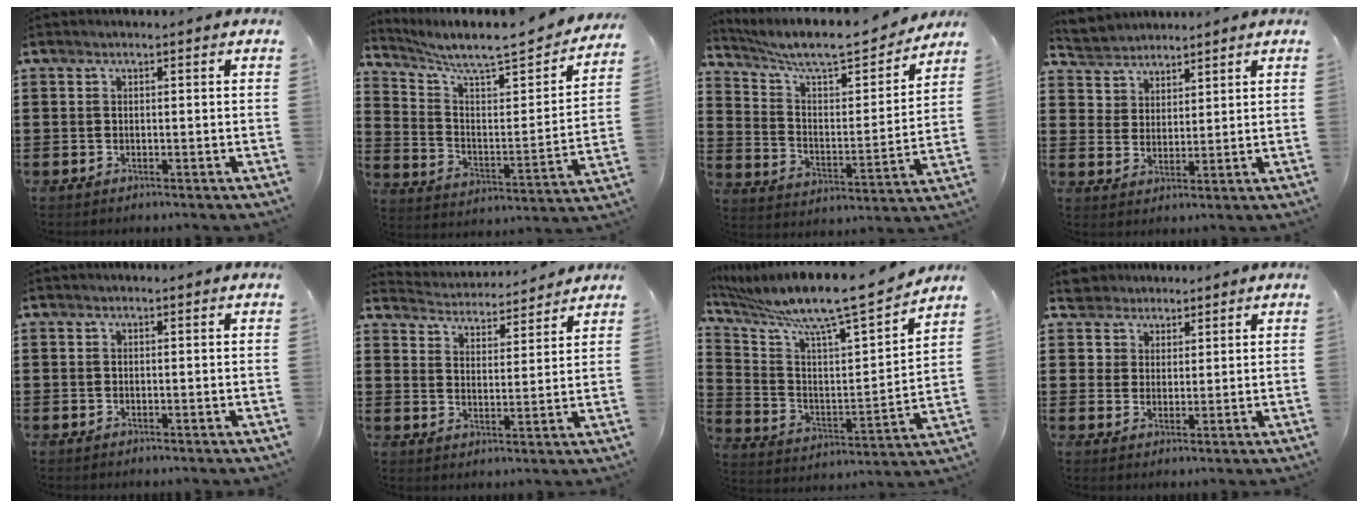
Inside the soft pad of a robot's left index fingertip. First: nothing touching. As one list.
[{"total": 6.8, "force": [6.0, 0.6, 3.1], "torque": [-0.090, -0.049, 0.097]}, {"total": 8.4, "force": [7.3, 1.2, 4.1], "torque": [-0.102, -0.049, 0.119]}, {"total": 4.1, "force": [3.5, 1.9, -0.9], "torque": [-0.005, -0.008, 0.064]}, {"total": 0.0}, {"total": 3.9, "force": [3.9, 0.2, 0.0], "torque": [-0.021, -0.029, 0.064]}, {"total": 9.5, "force": [8.2, 0.5, 4.7], "torque": [-0.120, -0.074, 0.129]}, {"total": 4.1, "force": [2.9, 2.9, -0.2], "torque": [-0.010, 0.002, 0.052]}]